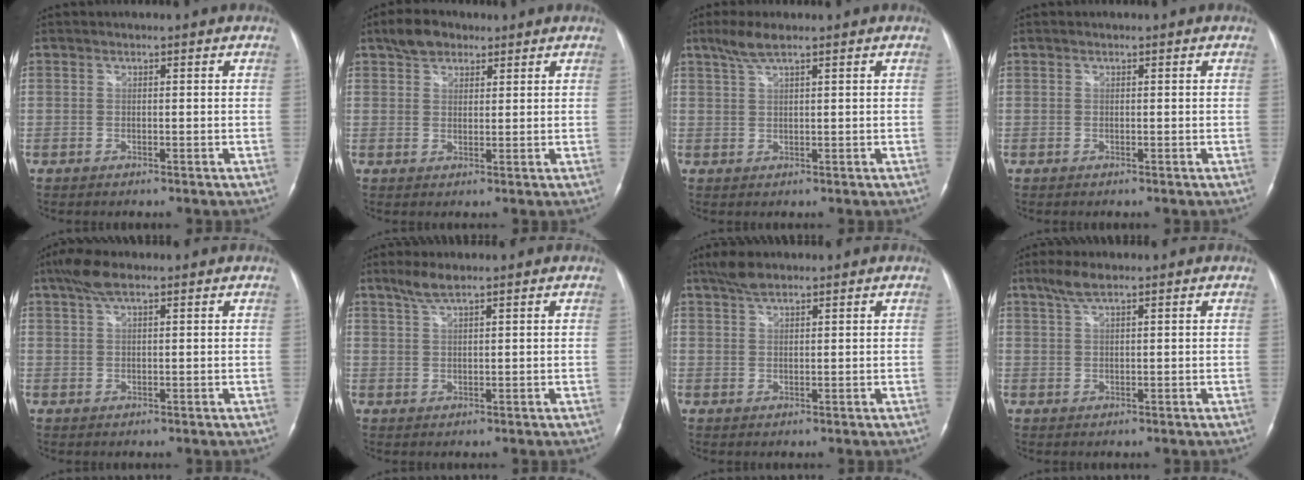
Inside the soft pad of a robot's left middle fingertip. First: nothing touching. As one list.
[{"total": 4.5, "force": [3.2, 2.6, 1.8], "torque": [-0.039, 0.013, 0.058]}, {"total": 3.5, "force": [2.5, 0.2, 2.4], "torque": [-0.060, 0.008, 0.054]}, {"total": 0.0}, {"total": 4.3, "force": [3.0, 1.1, 3.0], "torque": [-0.066, 0.018, 0.056]}, {"total": 3.1, "force": [2.4, 0.2, 2.0], "torque": [-0.051, 0.005, 0.053]}, {"total": 3.4, "force": [2.8, 0.7, 1.8], "torque": [-0.043, 0.008, 0.055]}, {"total": 3.2, "force": [2.3, 0.3, 2.2], "torque": [-0.054, 0.008, 0.048]}]